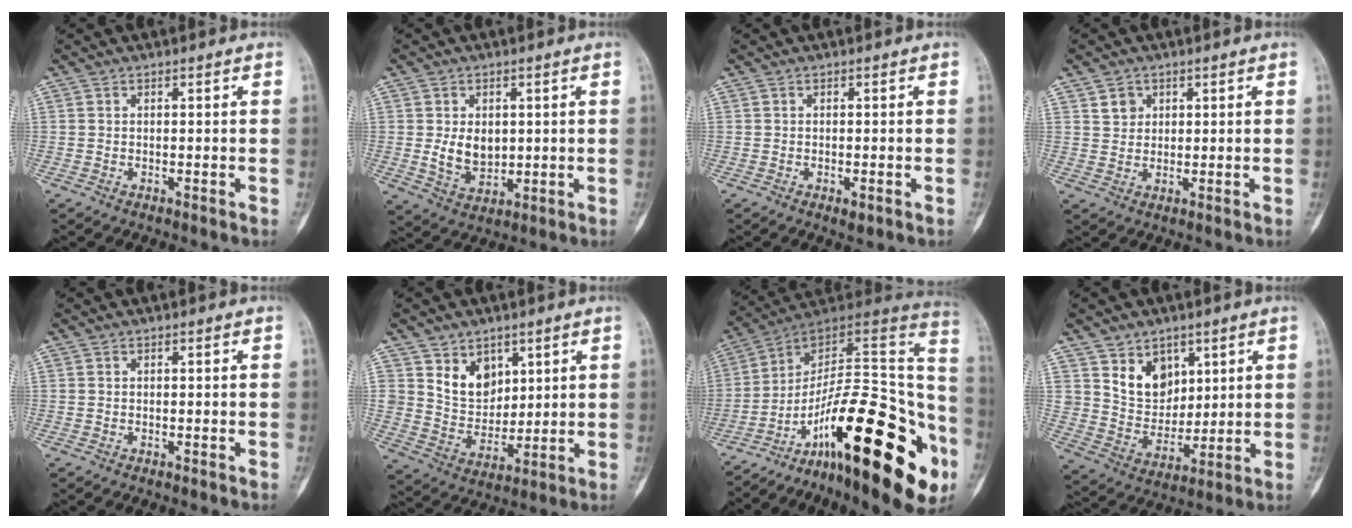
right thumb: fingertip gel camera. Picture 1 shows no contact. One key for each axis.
{"total": 6.5, "fx": 0.7, "fy": 4.7, "fz": 4.4, "tx": -0.058, "ty": -0.012, "tz": 0.026}
{"total": 1.6, "fx": -0.6, "fy": 0.6, "fz": 1.3, "tx": -0.014, "ty": -0.001, "tz": -0.006}
{"total": 3.0, "fx": 1.5, "fy": 2.5, "fz": 0.7, "tx": 0.003, "ty": -0.009, "tz": 0.027}
{"total": 0.0}
{"total": 8.8, "fx": 4.6, "fy": 6.7, "fz": 3.3, "tx": -0.020, "ty": -0.033, "tz": 0.094}
{"total": 34.1, "fx": -14.5, "fy": 12.1, "fz": 28.3, "tx": -0.335, "ty": 0.093, "tz": -0.223}
{"total": 9.8, "fx": 5.1, "fy": 7.5, "fz": 3.8, "tx": -0.028, "ty": -0.035, "tz": 0.106}